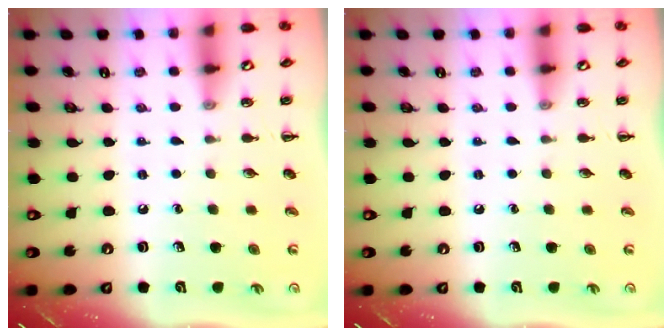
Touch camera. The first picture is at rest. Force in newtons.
{"total": 0.0}